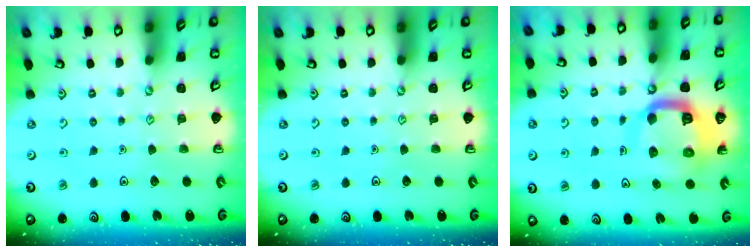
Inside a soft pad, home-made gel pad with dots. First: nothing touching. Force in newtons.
{"total": 0.0}
{"total": 13.8, "press": 13.8, "slide": 1.5}